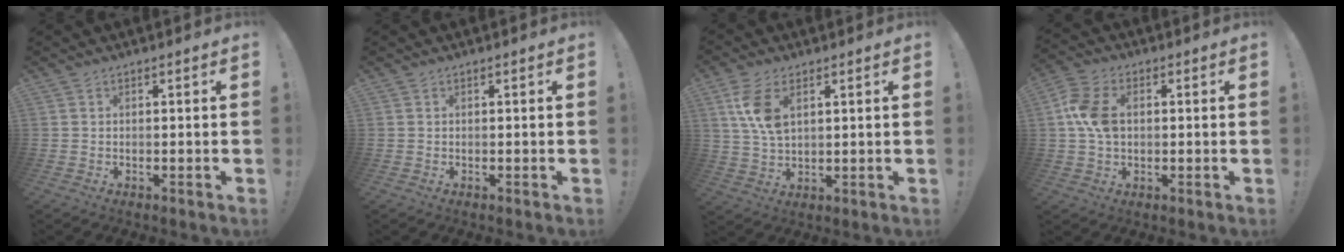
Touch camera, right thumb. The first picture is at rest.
{"total": 0.0}
{"total": 8.9, "force": [3.6, 5.0, 6.5], "torque": [-0.133, -0.010, 0.064]}
{"total": 10.1, "force": [1.0, 7.0, 7.2], "torque": [-0.139, 0.009, 0.019]}